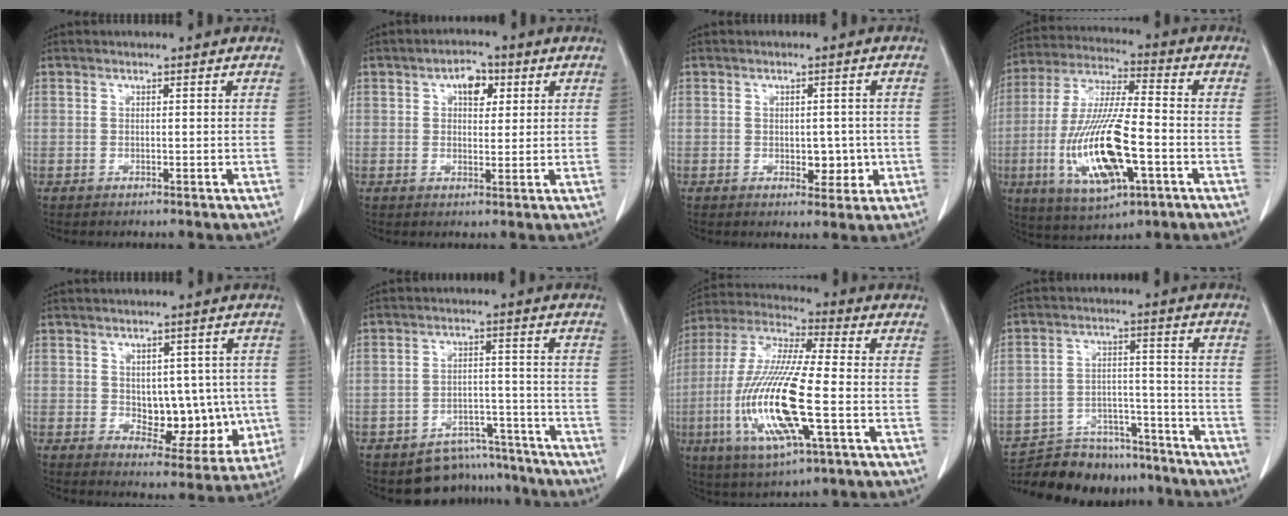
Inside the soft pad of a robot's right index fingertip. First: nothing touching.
{"total": 4.3, "force": [1.7, 2.4, 3.1], "torque": [-0.046, 0.012, 0.025]}
{"total": 3.8, "force": [-0.7, 2.4, 2.8], "torque": [-0.027, 0.001, -0.002]}
{"total": 17.2, "force": [-4.9, 4.1, 16.0], "torque": [-0.331, -0.014, -0.083]}
{"total": 9.6, "force": [-0.3, 6.0, 7.6], "torque": [-0.079, 0.007, 0.015]}
{"total": 8.9, "force": [-7.9, 4.1, -0.3], "torque": [0.029, 0.044, -0.110]}
{"total": 18.0, "force": [-4.3, 2.3, 17.3], "torque": [-0.370, -0.017, -0.078]}
{"total": 15.7, "force": [-14.4, 5.3, 3.4], "torque": [-0.055, 0.027, -0.209]}